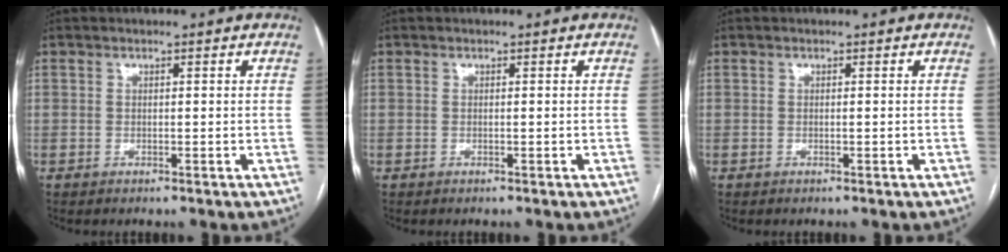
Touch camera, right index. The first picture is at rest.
{"total": 0.0}
{"total": 0.0}